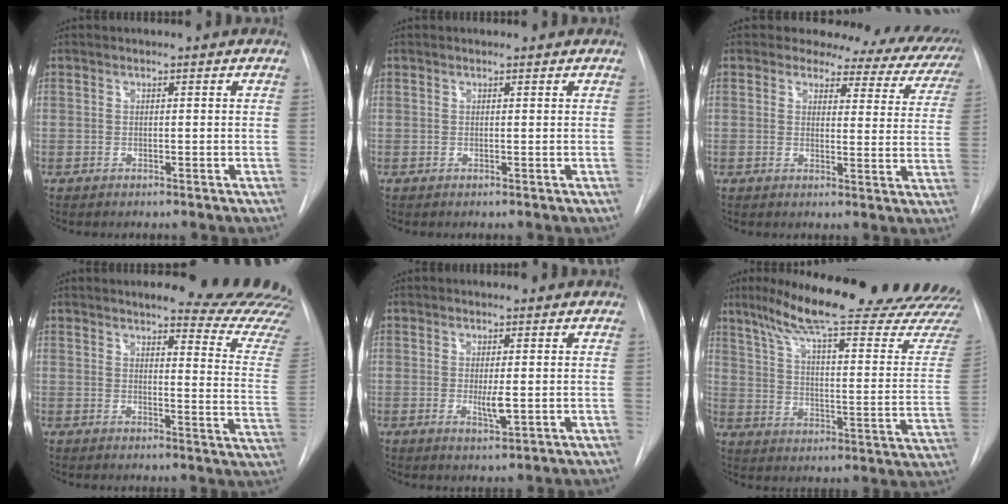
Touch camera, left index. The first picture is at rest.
{"total": 1.1, "force": [1.1, 0.1, -0.1], "torque": [-0.010, 0.007, 0.013]}
{"total": 13.7, "force": [12.2, 5.3, 3.4], "torque": [-0.003, -0.037, 0.101]}
{"total": 17.8, "force": [17.3, 0.3, 4.2], "torque": [-0.040, -0.141, 0.176]}
{"total": 2.7, "force": [0.0, 0.5, 2.6], "torque": [-0.047, -0.008, 0.003]}
{"total": 30.8, "force": [26.6, 2.0, 15.4], "torque": [-0.227, -0.082, 0.344]}